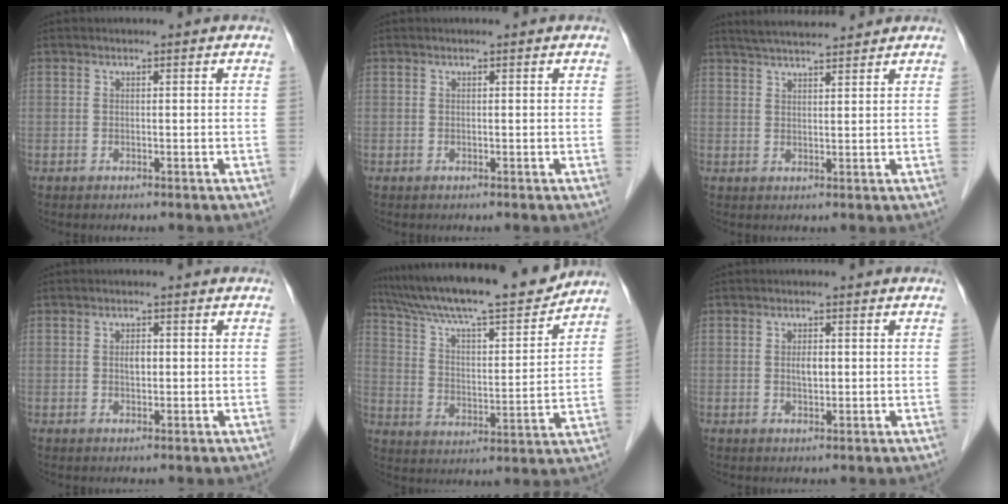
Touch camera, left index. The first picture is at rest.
{"total": 0.0}
{"total": 6.0, "force": [5.6, 0.5, 2.3], "torque": [-0.042, 0.023, 0.088]}
{"total": 1.6, "force": [-0.9, 0.7, 1.1], "torque": [-0.017, -0.005, -0.017]}
{"total": 19.5, "force": [17.2, 1.7, 9.0], "torque": [-0.155, -0.002, 0.266]}
{"total": 1.8, "force": [-0.9, 0.7, 1.4], "torque": [-0.024, -0.006, -0.015]}